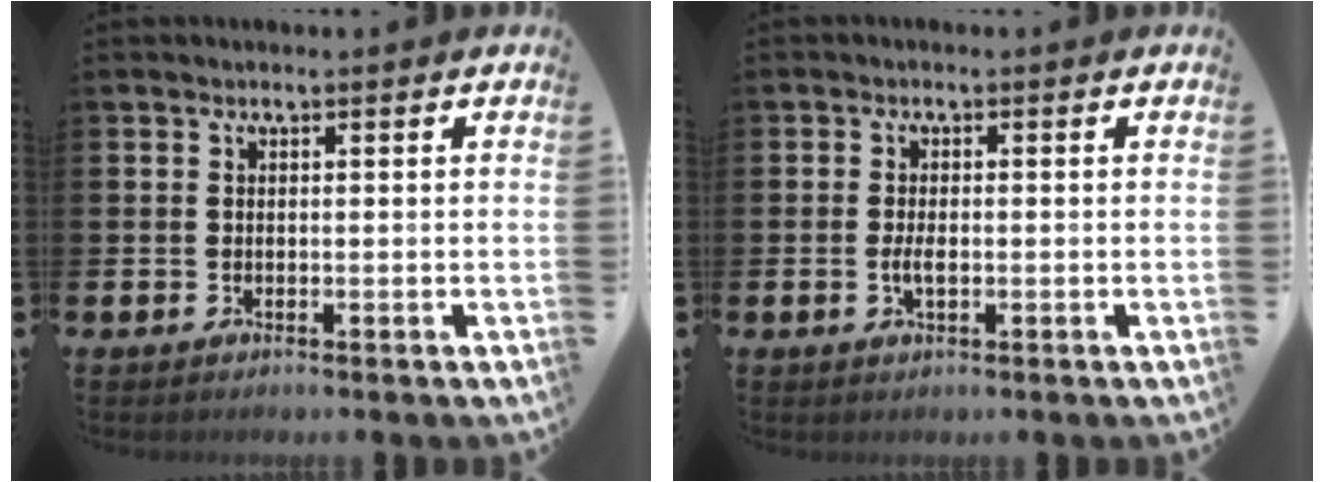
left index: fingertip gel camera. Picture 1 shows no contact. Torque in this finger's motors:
{"motor_torque": [0.38, -0.04, 0.05, 0.08]}